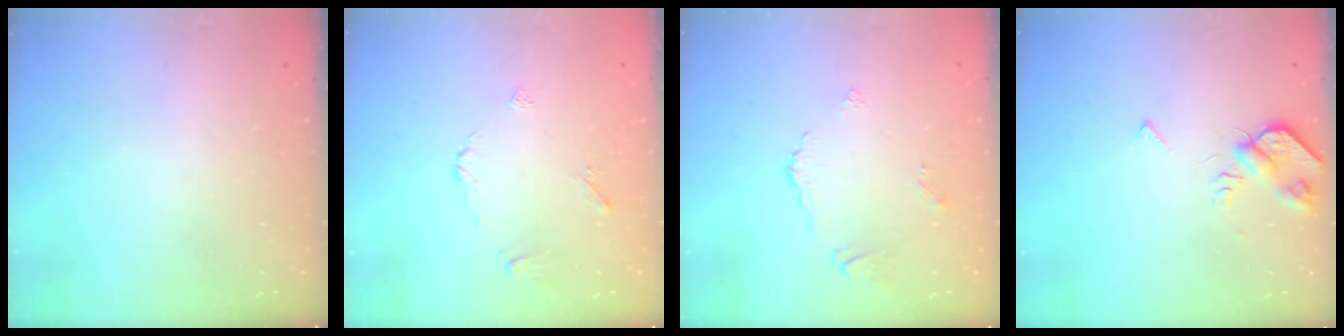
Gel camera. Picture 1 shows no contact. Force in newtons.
{"total": 4.3, "press": 4.3, "slide": 0.5}
{"total": 3.0, "press": 2.9, "slide": 0.6}
{"total": 5.5, "press": 5.4, "slide": 0.9}